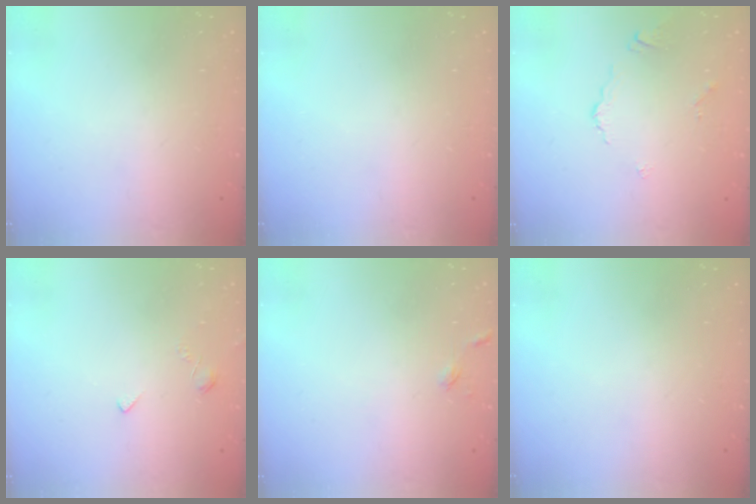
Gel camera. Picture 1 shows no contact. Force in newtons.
{"total": 0.0}
{"total": 2.8, "press": 2.8, "slide": 0.6}
{"total": 1.6, "press": 1.5, "slide": 0.5}
{"total": 3.2, "press": 3.2, "slide": 0.4}
{"total": 0.0}